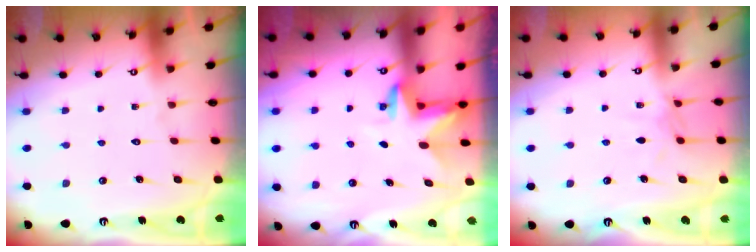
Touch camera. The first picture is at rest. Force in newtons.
{"total": 3.2, "press": 3.2, "slide": 0.1}
{"total": 5.7, "press": 5.7, "slide": 0.6}